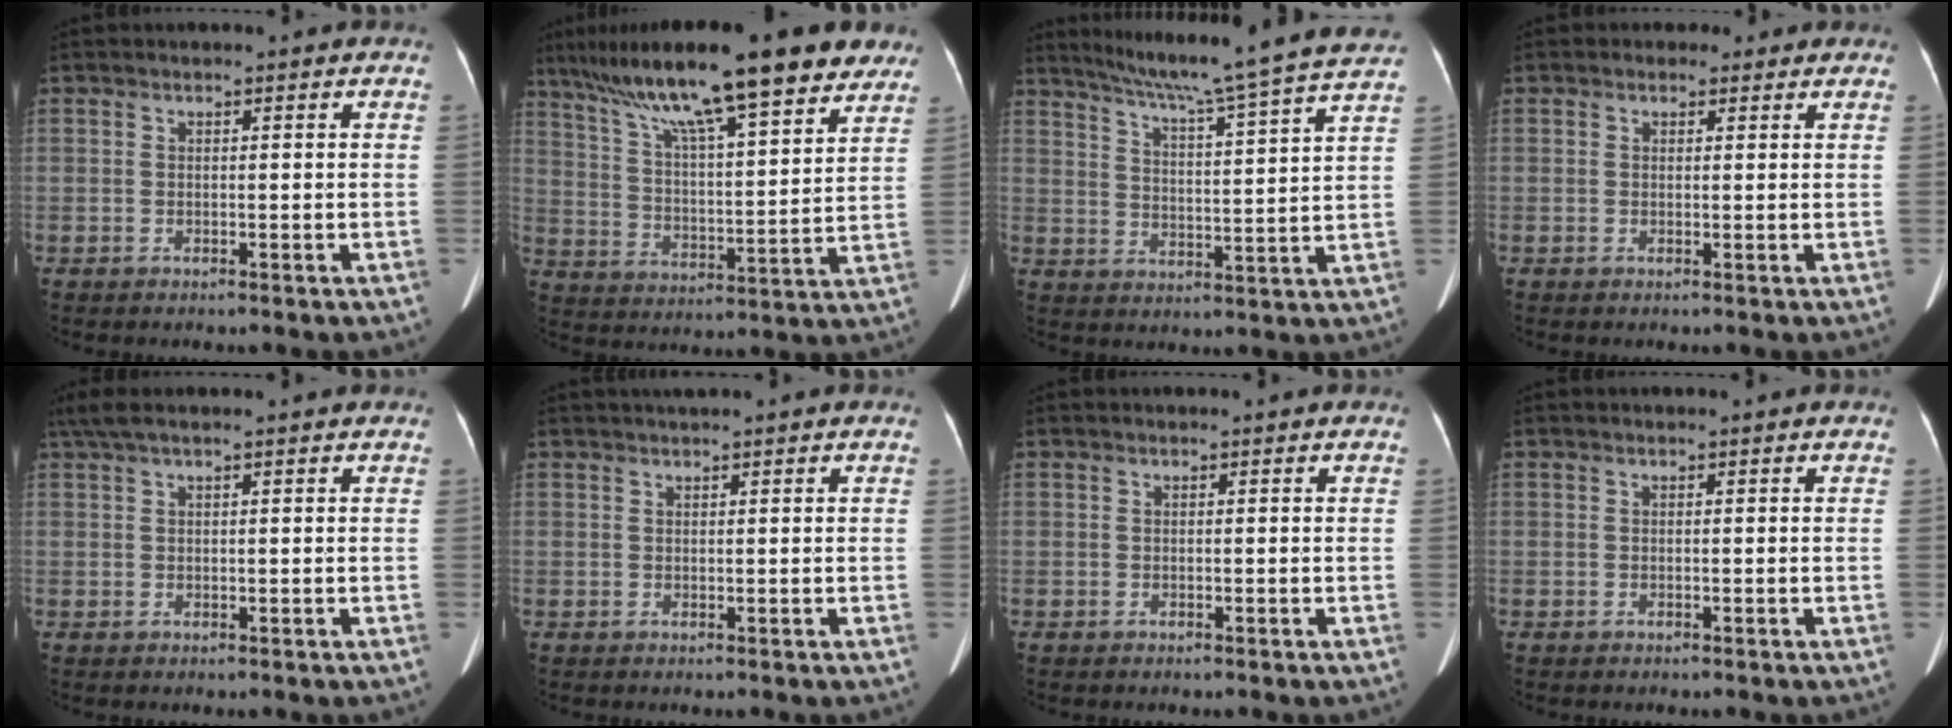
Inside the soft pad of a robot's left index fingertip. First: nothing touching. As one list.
[{"total": 23.5, "force": [17.0, 3.5, 15.8], "torque": [-0.268, 0.038, 0.258]}, {"total": 20.3, "force": [17.8, -2.2, 9.5], "torque": [-0.158, -0.033, 0.235]}, {"total": 1.6, "force": [0.8, 1.4, 0.0], "torque": [0.002, 0.006, 0.005]}, {"total": 4.5, "force": [3.5, 0.1, 2.8], "torque": [-0.052, 0.046, 0.065]}, {"total": 1.6, "force": [1.3, 0.0, 1.0], "torque": [-0.012, 0.019, 0.022]}, {"total": 0.0}, {"total": 0.0}]